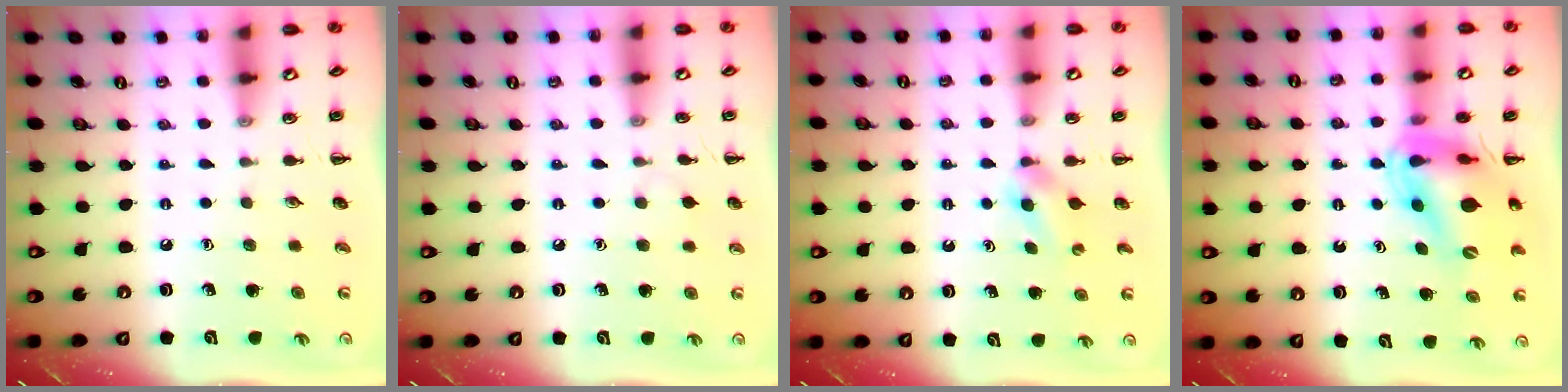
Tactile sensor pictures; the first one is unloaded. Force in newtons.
{"total": 4.3, "press": 4.1, "slide": 1.4}
{"total": 3.0, "press": 2.7, "slide": 1.3}
{"total": 14.0, "press": 13.5, "slide": 4.0}